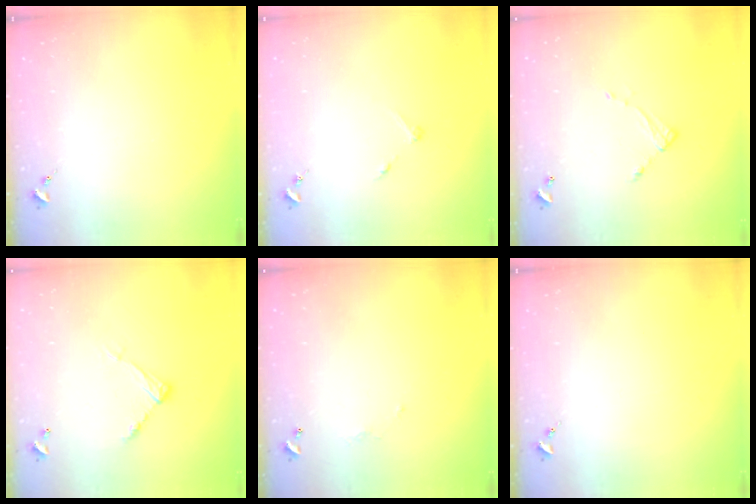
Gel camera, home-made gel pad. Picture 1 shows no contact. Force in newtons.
{"total": 2.8, "press": 2.8, "slide": 0.3}
{"total": 6.6, "press": 6.6, "slide": 0.5}
{"total": 9.2, "press": 9.2, "slide": 0.1}
{"total": 3.6, "press": 3.6, "slide": 0.1}
{"total": 0.0}